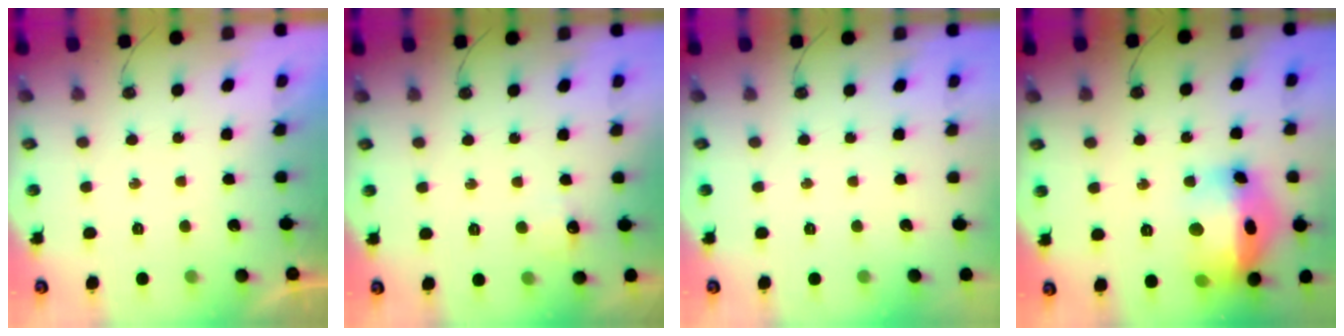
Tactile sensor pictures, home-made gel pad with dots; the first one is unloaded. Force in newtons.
{"total": 5.3, "press": 5.3, "slide": 0.8}
{"total": 0.0}
{"total": 19.3, "press": 19.2, "slide": 1.9}